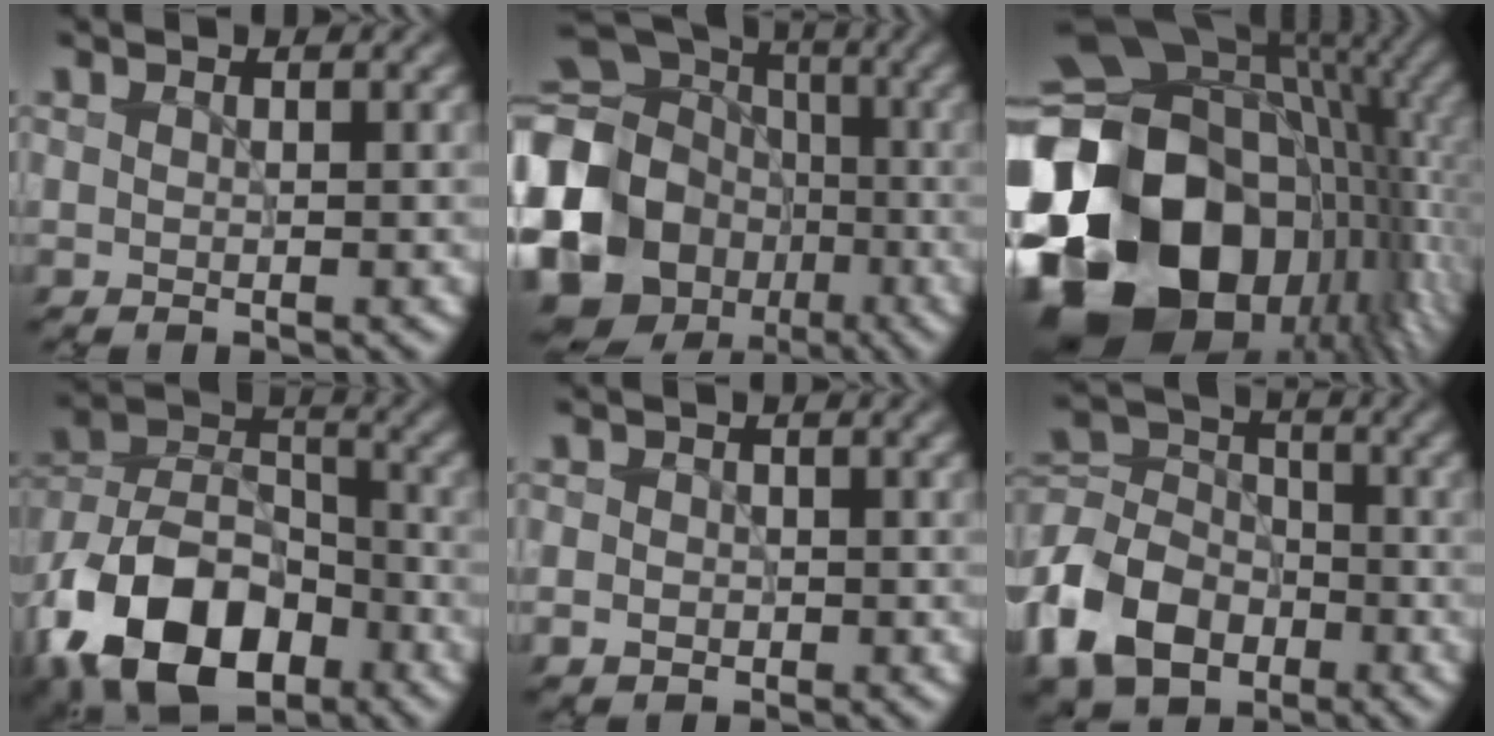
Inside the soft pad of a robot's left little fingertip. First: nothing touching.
{"total": 21.9, "force": [-4.5, 19.5, 8.9], "torque": [-0.212, -0.022, -0.108]}
{"total": 21.9, "force": [-5.2, 16.5, 13.4], "torque": [-0.309, -0.026, -0.072]}
{"total": 14.6, "force": [-7.3, 9.3, 8.6], "torque": [-0.165, -0.010, -0.139]}
{"total": 1.4, "force": [-0.5, 1.2, 0.7], "torque": [-0.008, -0.004, -0.012]}
{"total": 8.8, "force": [-4.0, 6.5, 4.4], "torque": [-0.096, 0.007, -0.100]}